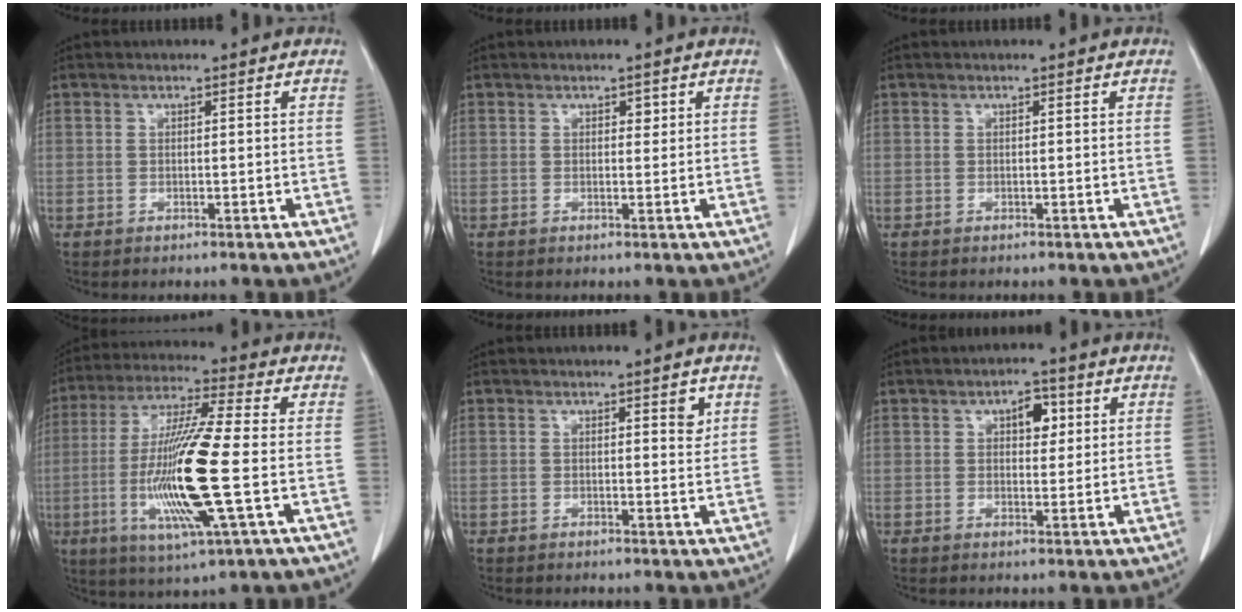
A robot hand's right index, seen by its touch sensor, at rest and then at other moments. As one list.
[{"total": 1.0, "force": [0.5, 0.6, 0.7], "torque": [-0.005, -0.001, 0.005]}, {"total": 0.0}, {"total": 16.9, "force": [-3.0, 0.7, 16.6], "torque": [-0.337, -0.015, -0.060]}, {"total": 2.2, "force": [1.1, 0.6, 1.8], "torque": [-0.024, -0.005, 0.014]}, {"total": 4.0, "force": [1.5, 2.1, 3.1], "torque": [-0.043, 0.009, 0.021]}]